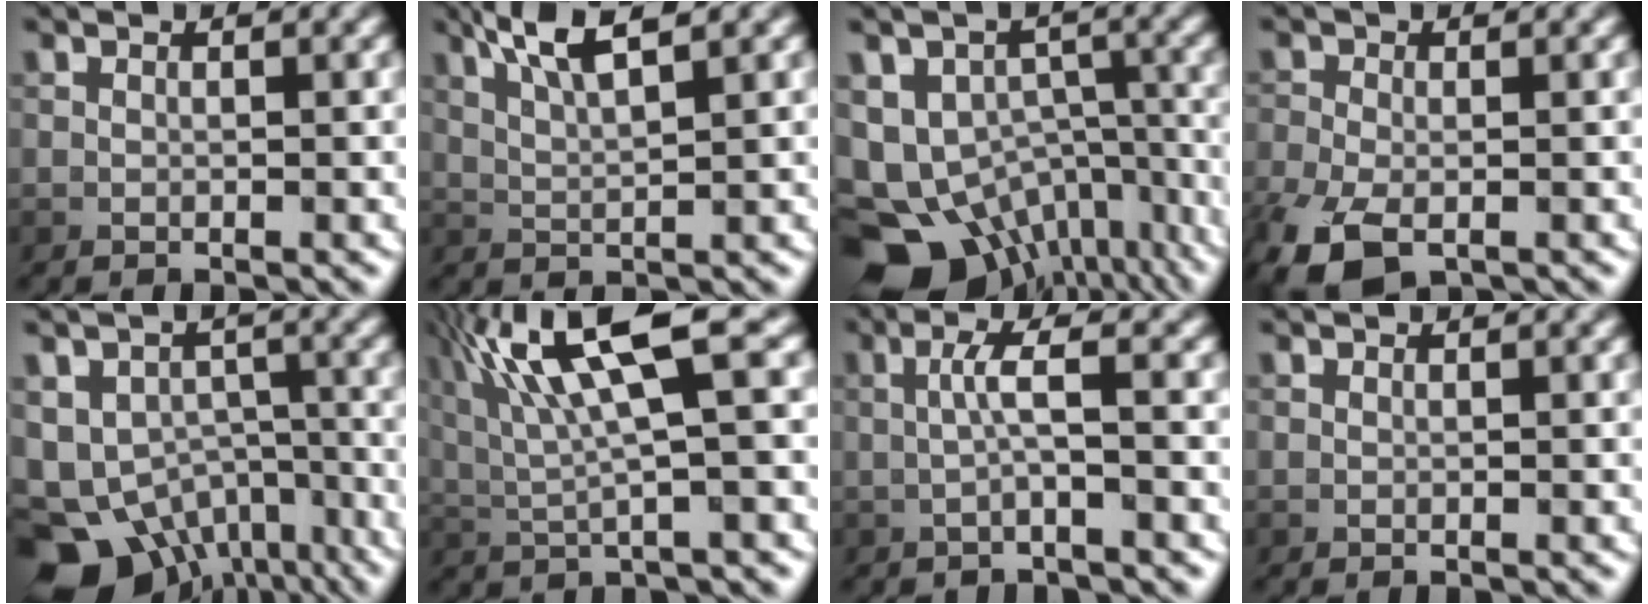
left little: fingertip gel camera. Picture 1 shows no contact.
{"total": 4.7, "force": [2.8, 0.8, 3.7], "torque": [-0.073, 0.014, 0.056]}
{"total": 16.6, "force": [-9.6, 11.1, 7.7], "torque": [-0.148, -0.046, -0.105]}
{"total": 7.1, "force": [-3.9, 3.6, 4.6], "torque": [-0.113, -0.028, -0.074]}
{"total": 12.9, "force": [-8.1, 8.4, 5.6], "torque": [-0.100, -0.032, -0.102]}
{"total": 10.4, "force": [3.8, 2.0, 9.5], "torque": [-0.177, 0.024, 0.073]}
{"total": 2.5, "force": [-0.1, 0.1, 2.5], "torque": [-0.051, 0.009, -0.008]}
{"total": 0.0}